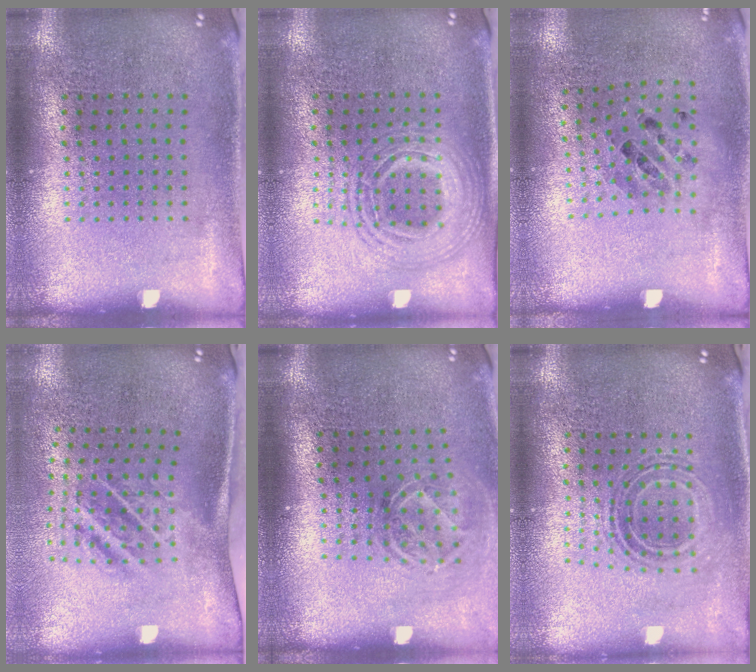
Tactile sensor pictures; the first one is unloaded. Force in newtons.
{"total": 1.7, "press": 1.7, "slide": 0.1}
{"total": 0.9, "press": 0.7, "slide": 0.5}
{"total": 1.9, "press": 1.2, "slide": 1.5}
{"total": 1.7, "press": 1.3, "slide": 1.2}
{"total": 0.7, "press": 0.7, "slide": 0.2}